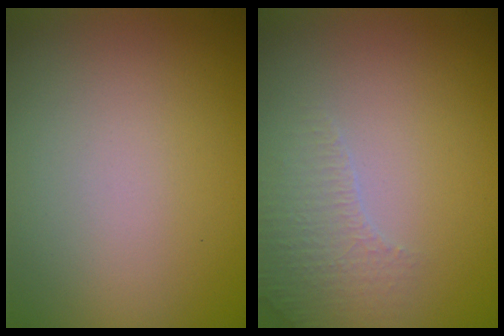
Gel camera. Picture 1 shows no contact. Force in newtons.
{"total": 2.3, "press": 2.2, "slide": 0.7}